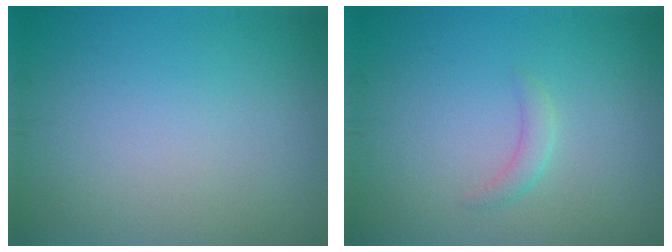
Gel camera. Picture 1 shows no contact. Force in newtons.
{"total": 1.3, "press": 1.3, "slide": 0.0}